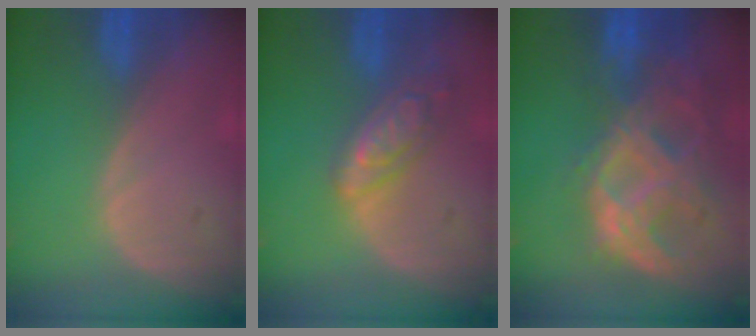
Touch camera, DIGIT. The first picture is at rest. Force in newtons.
{"total": 6.4, "press": 5.7, "slide": 3.0}
{"total": 11.2, "press": 9.4, "slide": 6.0}